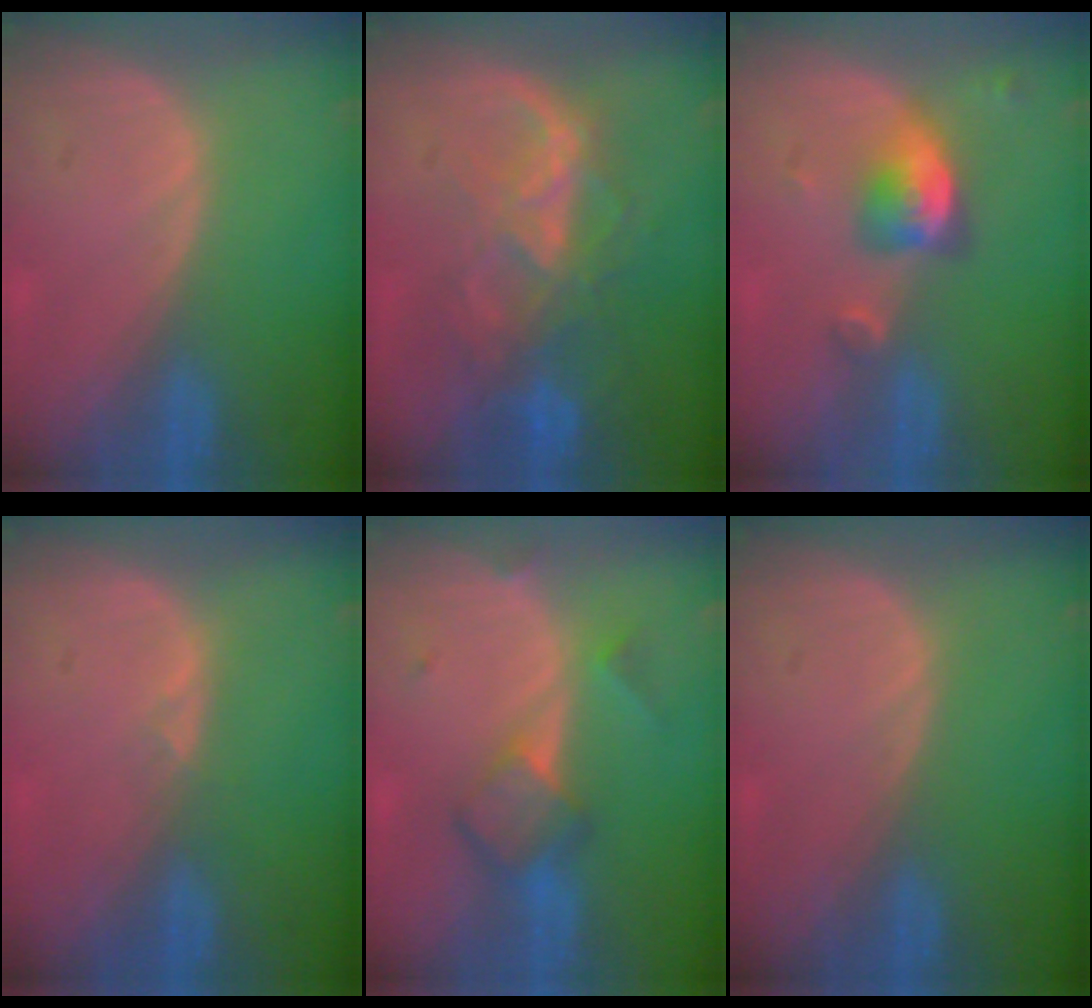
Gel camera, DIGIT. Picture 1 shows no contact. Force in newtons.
{"total": 8.8, "press": 7.6, "slide": 4.4}
{"total": 5.0, "press": 4.7, "slide": 1.6}
{"total": 0.7, "press": 0.6, "slide": 0.3}
{"total": 5.9, "press": 5.1, "slide": 3.0}
{"total": 0.0}